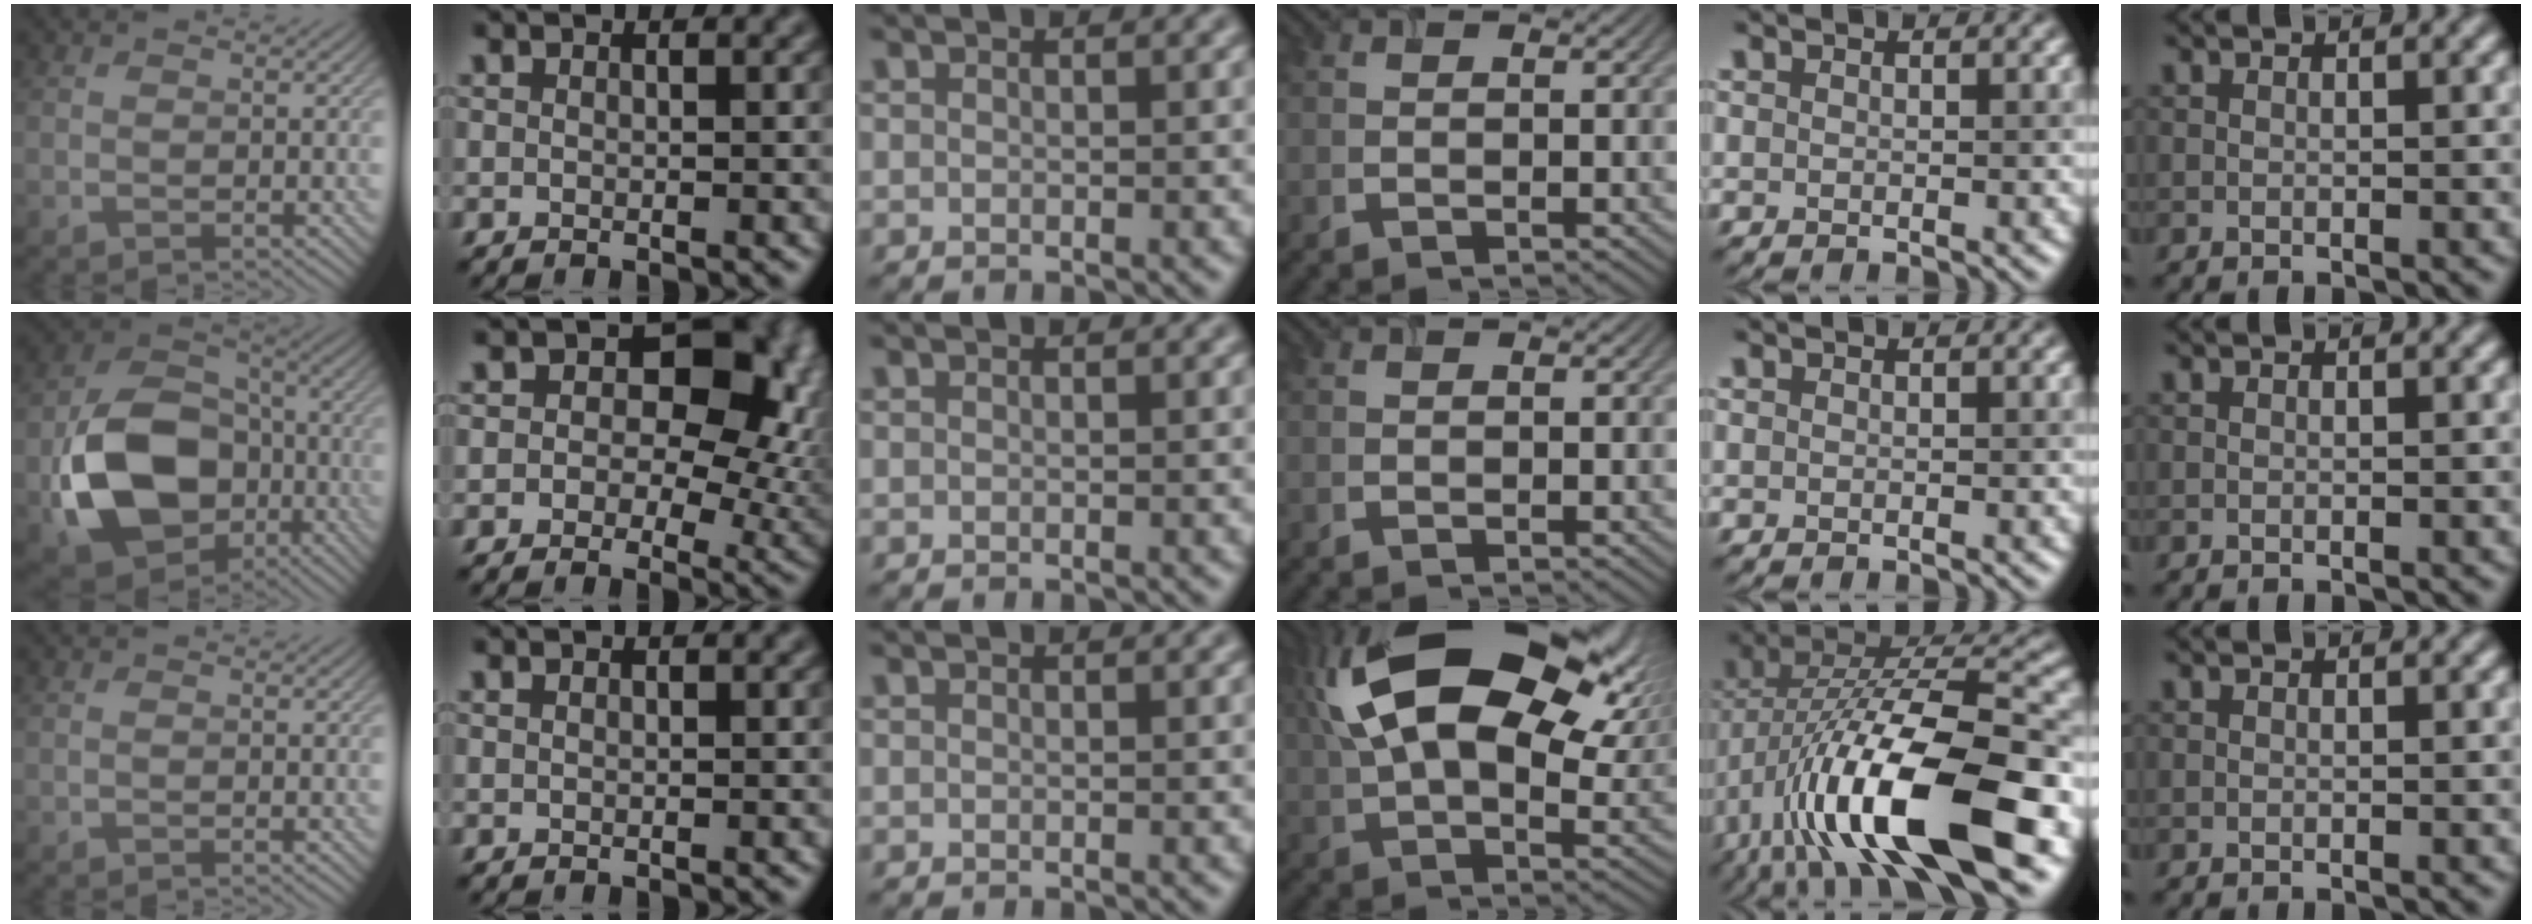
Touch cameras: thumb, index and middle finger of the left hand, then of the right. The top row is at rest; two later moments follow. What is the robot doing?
{"motion": "extract", "object": "airpods case & airpods"}